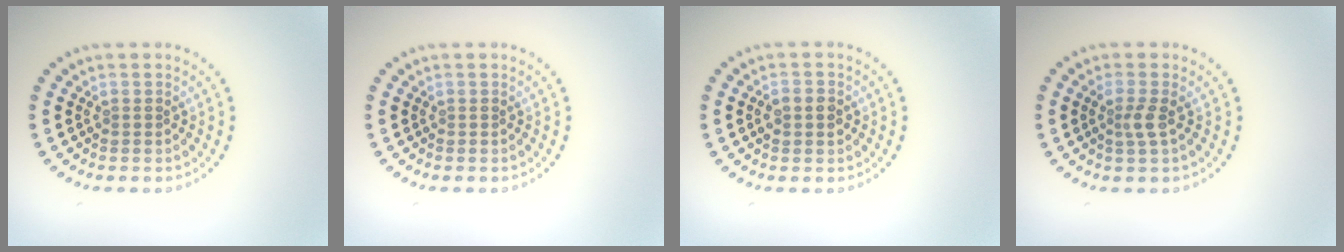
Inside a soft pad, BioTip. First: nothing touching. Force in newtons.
{"total": 0.0}
{"total": 2.3, "press": 2.3, "slide": 0.2}
{"total": 1.7, "press": 1.2, "slide": 1.1}